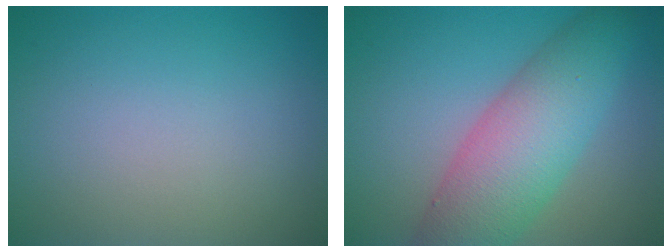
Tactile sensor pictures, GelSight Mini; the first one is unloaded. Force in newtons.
{"total": 8.4, "press": 8.4, "slide": 0.3}